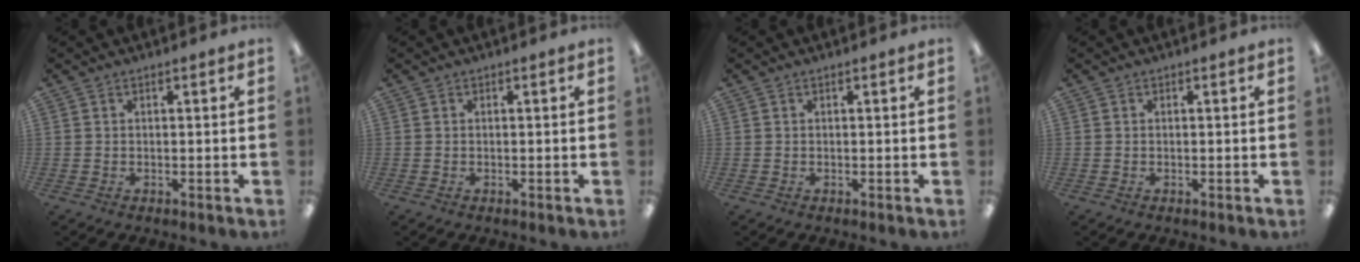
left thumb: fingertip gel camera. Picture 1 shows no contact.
{"total": 0.0}
{"total": 0.0}
{"total": 0.0}